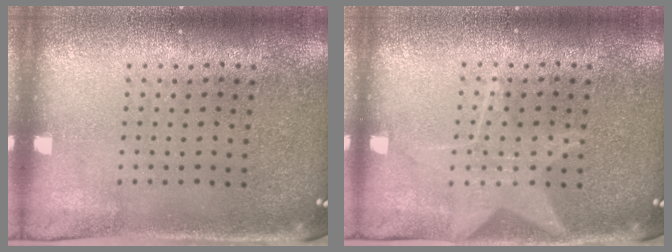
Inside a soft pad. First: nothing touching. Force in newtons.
{"total": 1.9, "press": 1.9, "slide": 0.2}